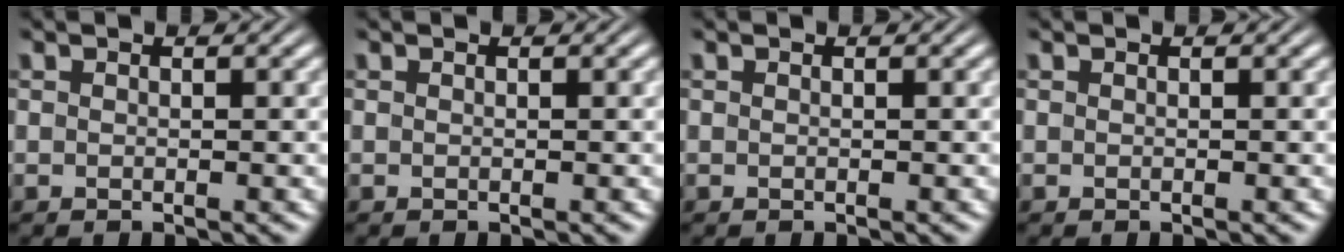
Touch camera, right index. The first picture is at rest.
{"total": 0.0}
{"total": 0.0}
{"total": 0.0}